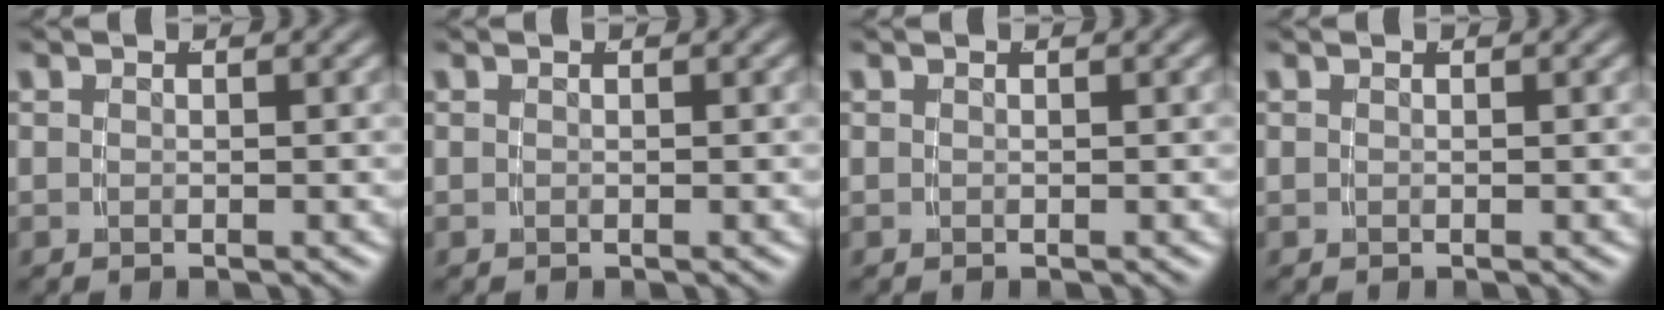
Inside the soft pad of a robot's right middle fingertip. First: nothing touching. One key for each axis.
{"total": 0.0}
{"total": 0.0}
{"total": 0.0}